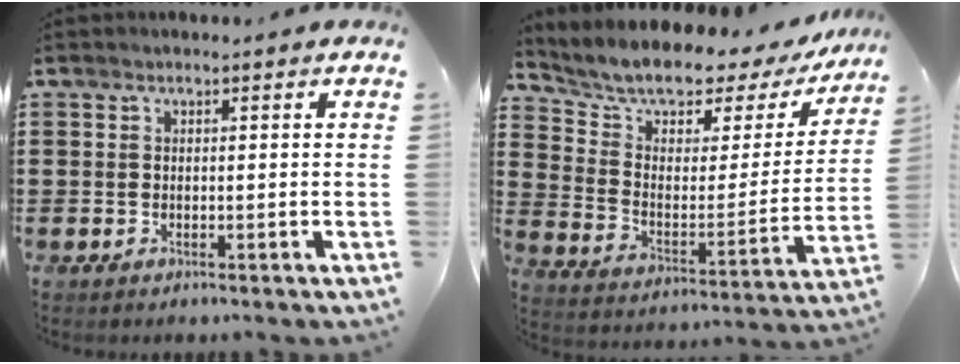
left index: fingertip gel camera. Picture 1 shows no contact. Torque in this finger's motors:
{"motor_torque": [2.14, 0.00, 0.61, 0.06]}